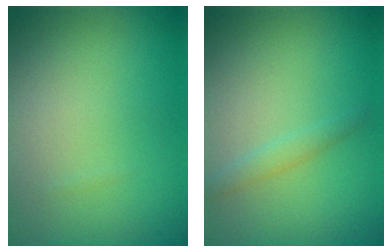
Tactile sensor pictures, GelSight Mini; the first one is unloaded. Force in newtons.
{"total": 1.2, "press": 1.2, "slide": 0.1}